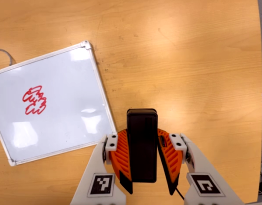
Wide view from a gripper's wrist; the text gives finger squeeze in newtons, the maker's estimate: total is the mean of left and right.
{"total": 8.6, "left": 6.6, "right": 10.5}